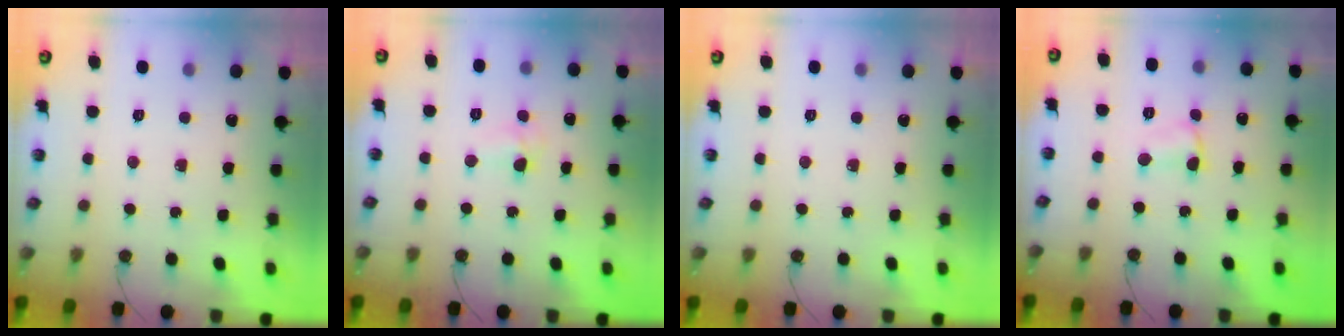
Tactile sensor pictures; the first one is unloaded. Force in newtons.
{"total": 3.0, "press": 2.8, "slide": 1.1}
{"total": 0.0}
{"total": 3.0, "press": 1.2, "slide": 2.7}